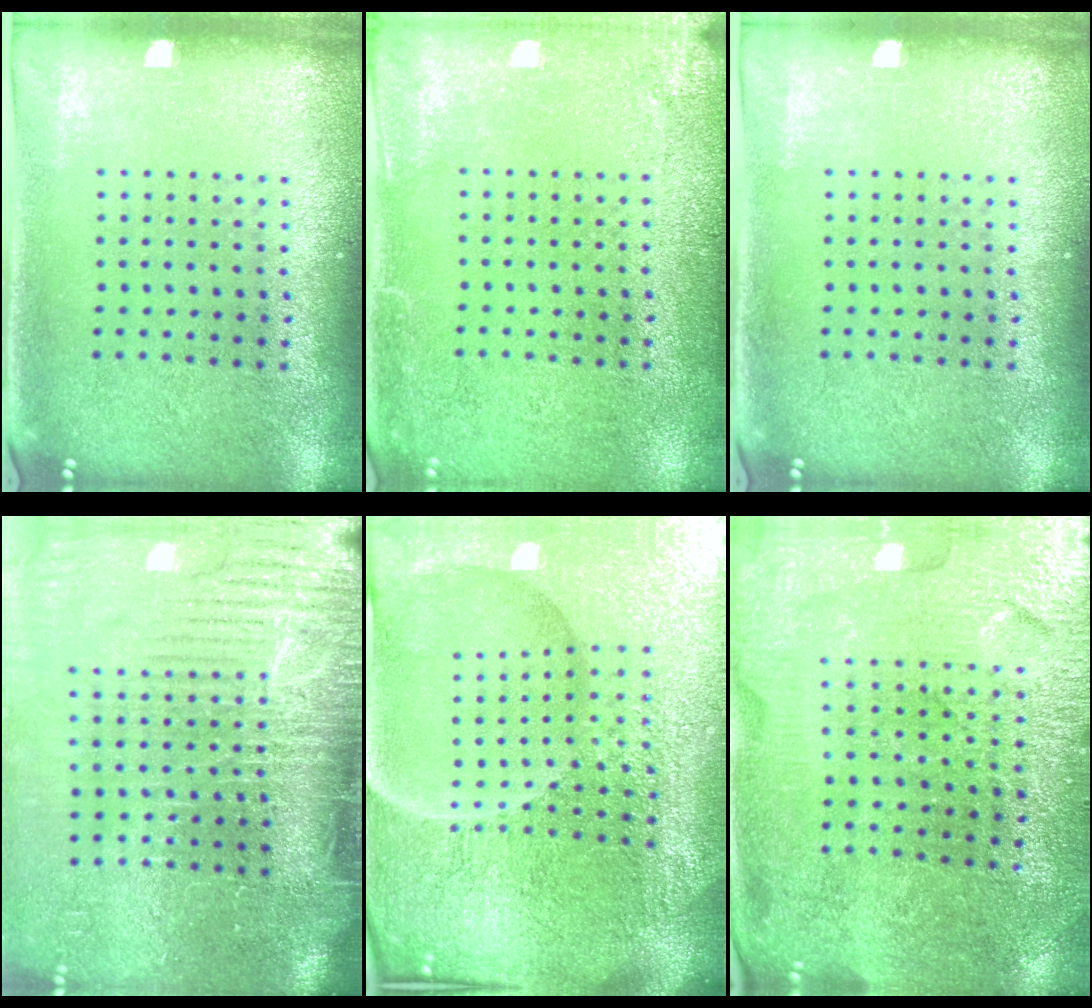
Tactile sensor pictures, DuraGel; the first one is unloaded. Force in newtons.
{"total": 2.3, "press": 2.3, "slide": 0.3}
{"total": 0.0}
{"total": 5.0, "press": 4.2, "slide": 2.7}
{"total": 6.2, "press": 5.7, "slide": 2.5}
{"total": 3.2, "press": 3.2, "slide": 0.1}